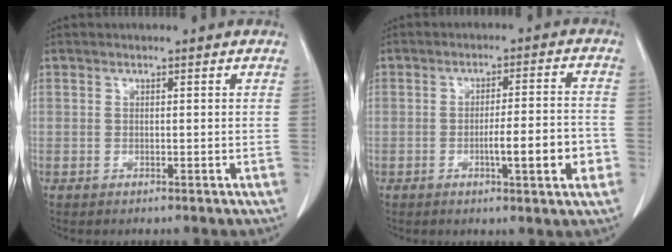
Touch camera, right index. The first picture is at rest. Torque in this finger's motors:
{"motor_torque": [1.43, -0.41, 0.62, 0.07]}